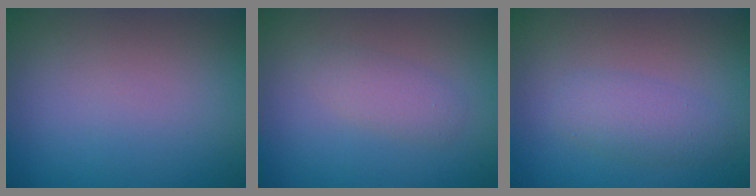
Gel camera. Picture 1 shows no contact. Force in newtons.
{"total": 2.4, "press": 2.4, "slide": 0.2}
{"total": 2.4, "press": 2.4, "slide": 0.0}